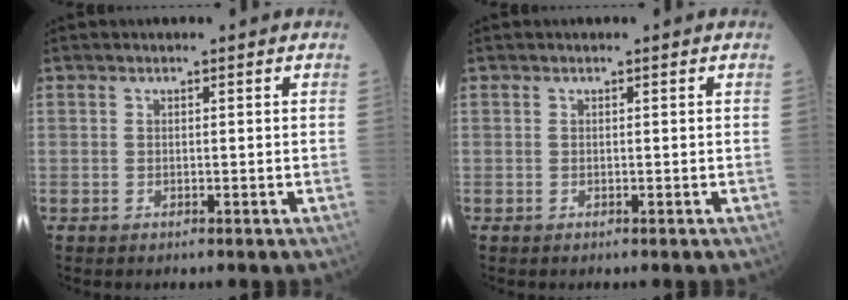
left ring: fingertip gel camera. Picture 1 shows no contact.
{"total": 0.0}